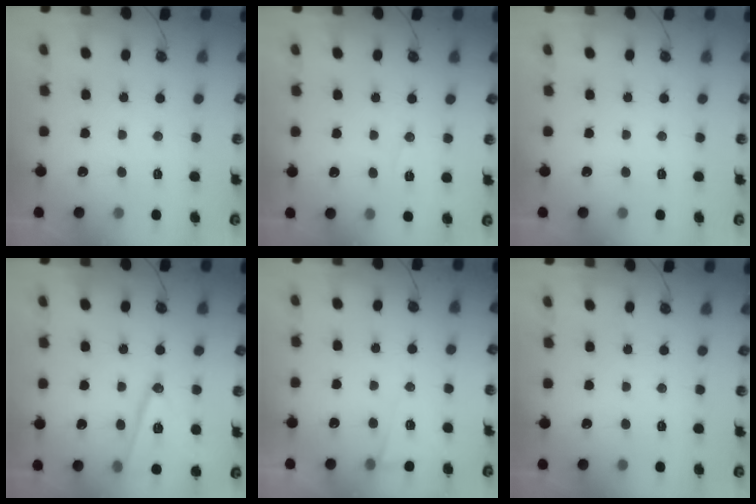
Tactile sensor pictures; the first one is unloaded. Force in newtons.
{"total": 6.8, "press": 5.1, "slide": 4.5}
{"total": 0.0}
{"total": 14.7, "press": 14.3, "slide": 3.4}
{"total": 6.2, "press": 4.3, "slide": 4.4}
{"total": 0.0}